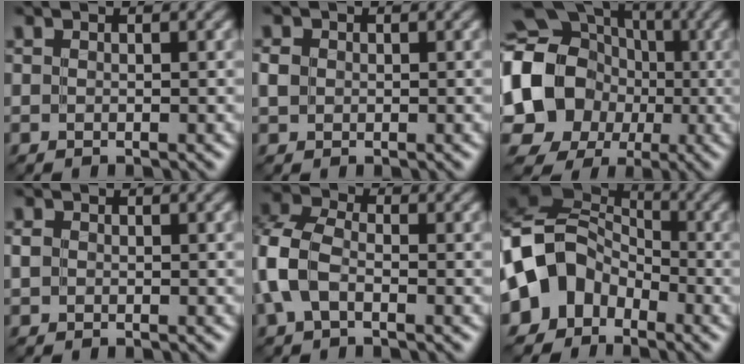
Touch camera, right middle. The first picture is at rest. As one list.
[{"total": 1.2, "force": [-0.2, 1.1, 0.5], "torque": [-0.008, -0.003, -0.005]}, {"total": 15.4, "force": [-1.4, 13.6, 7.2], "torque": [-0.139, -0.014, -0.053]}, {"total": 0.8, "force": [-0.2, 0.7, 0.3], "torque": [-0.006, -0.001, -0.006]}, {"total": 4.7, "force": [-1.2, 3.1, 3.2], "torque": [-0.084, 0.006, -0.038]}, {"total": 8.2, "force": [-3.5, 6.5, 3.6], "torque": [-0.062, 0.005, -0.088]}]